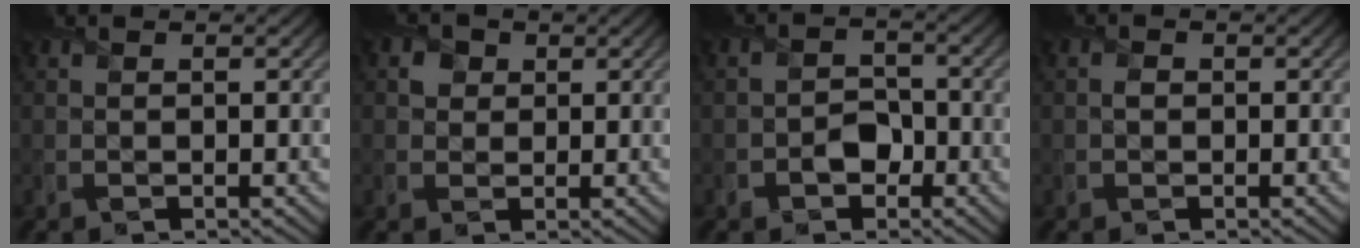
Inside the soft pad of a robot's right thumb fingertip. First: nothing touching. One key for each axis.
{"total": 2.6, "fx": 1.0, "fy": 2.3, "fz": 0.8, "tx": -0.023, "ty": -0.004, "tz": 0.014}
{"total": 3.2, "fx": -1.4, "fy": 2.4, "fz": 1.5, "tx": -0.019, "ty": 0.004, "tz": -0.029}
{"total": 0.7, "fx": -0.2, "fy": 0.7, "fz": 0.2, "tx": -0.004, "ty": -0.003, "tz": -0.008}